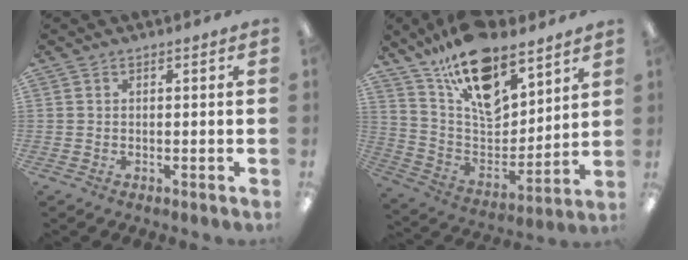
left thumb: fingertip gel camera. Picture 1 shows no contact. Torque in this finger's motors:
{"motor_torque": [1.12, 1.12, 1.37, -1.40, 0.22]}